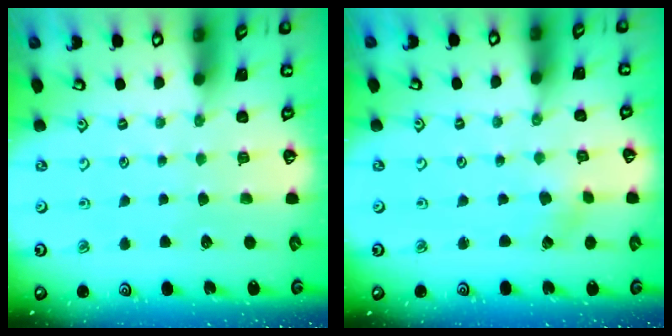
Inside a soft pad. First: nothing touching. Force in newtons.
{"total": 0.7, "press": 0.7, "slide": 0.0}